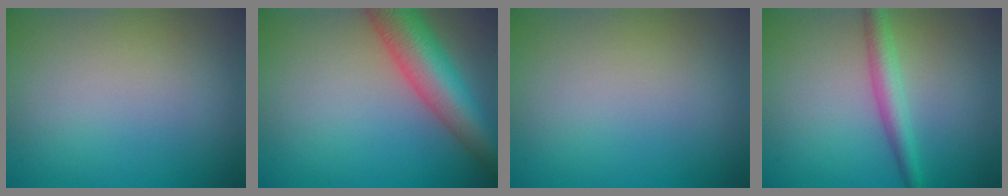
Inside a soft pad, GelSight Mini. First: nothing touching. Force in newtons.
{"total": 8.2, "press": 8.2, "slide": 0.5}
{"total": 0.0}
{"total": 2.7, "press": 2.7, "slide": 0.0}